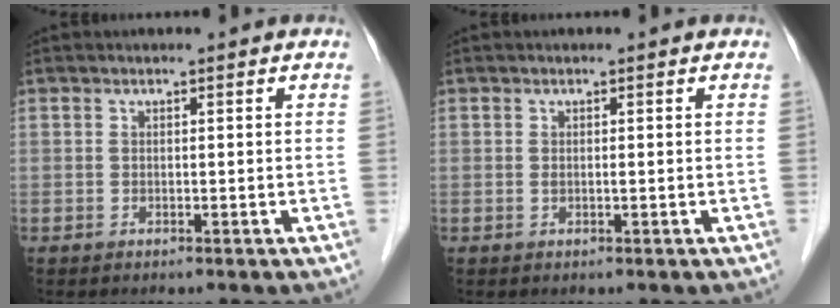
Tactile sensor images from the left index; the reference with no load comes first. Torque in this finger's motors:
{"motor_torque": [0.06, 0.04, 0.00, 0.02]}